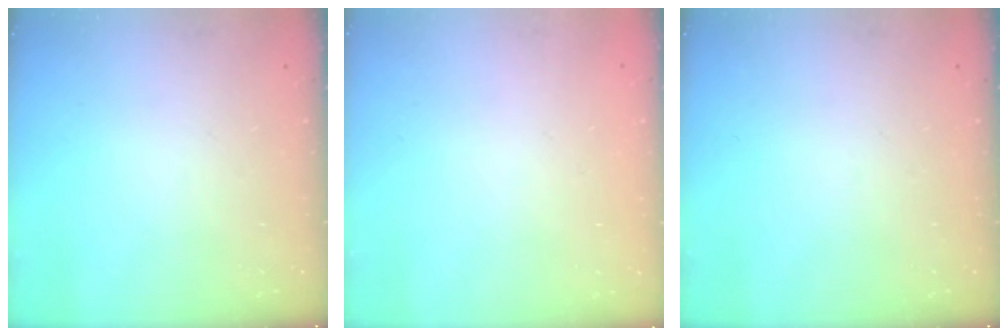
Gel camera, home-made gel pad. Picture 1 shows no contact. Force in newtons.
{"total": 1.9, "press": 1.9, "slide": 0.2}
{"total": 0.0}